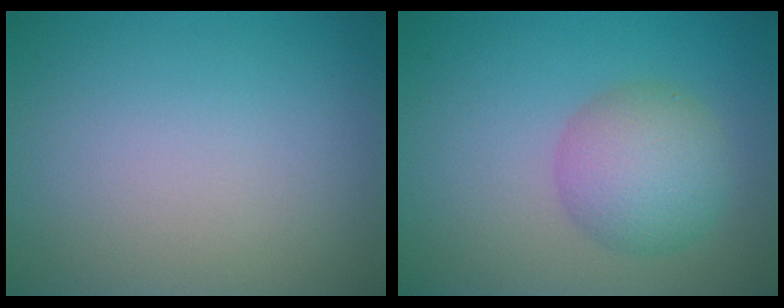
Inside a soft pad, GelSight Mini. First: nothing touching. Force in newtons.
{"total": 4.8, "press": 4.8, "slide": 0.2}